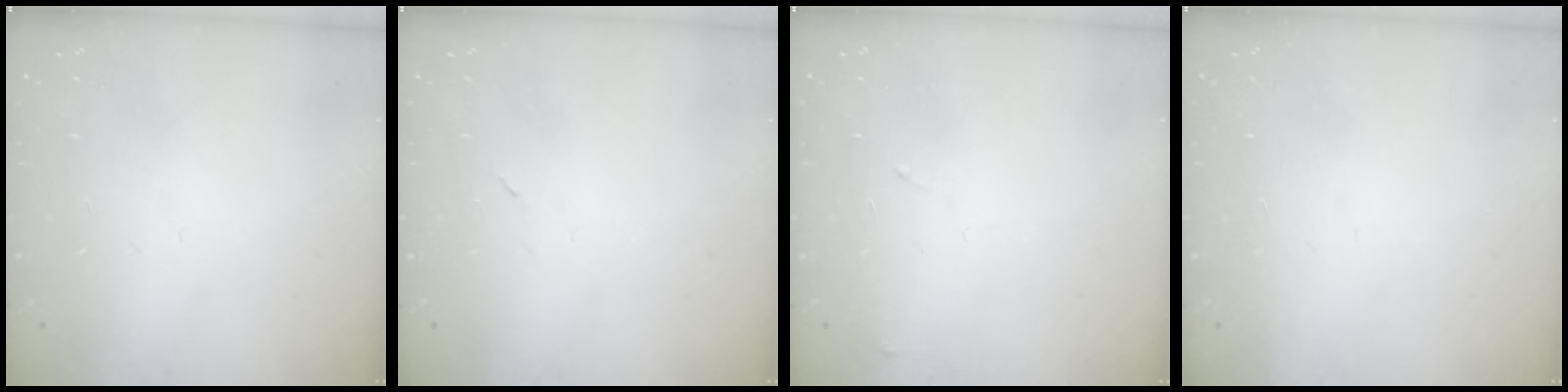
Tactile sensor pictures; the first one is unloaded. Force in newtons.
{"total": 2.2, "press": 2.1, "slide": 0.9}
{"total": 8.1, "press": 8.1, "slide": 0.6}
{"total": 1.5, "press": 1.5, "slide": 0.1}